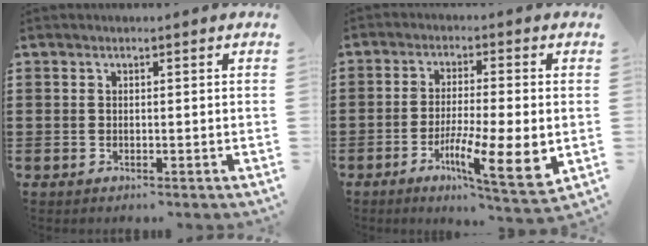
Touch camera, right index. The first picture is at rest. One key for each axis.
{"total": 10.3, "fx": -3.2, "fy": 1.9, "fz": 9.6, "tx": -0.160, "ty": -0.009, "tz": -0.053}